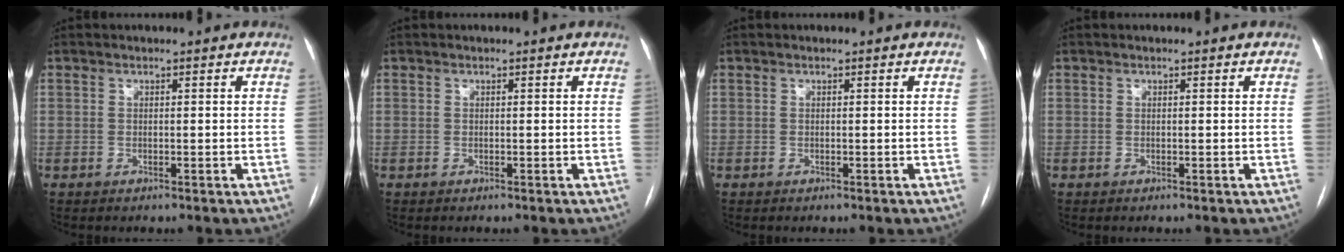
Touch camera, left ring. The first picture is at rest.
{"total": 0.0}
{"total": 0.0}
{"total": 0.0}